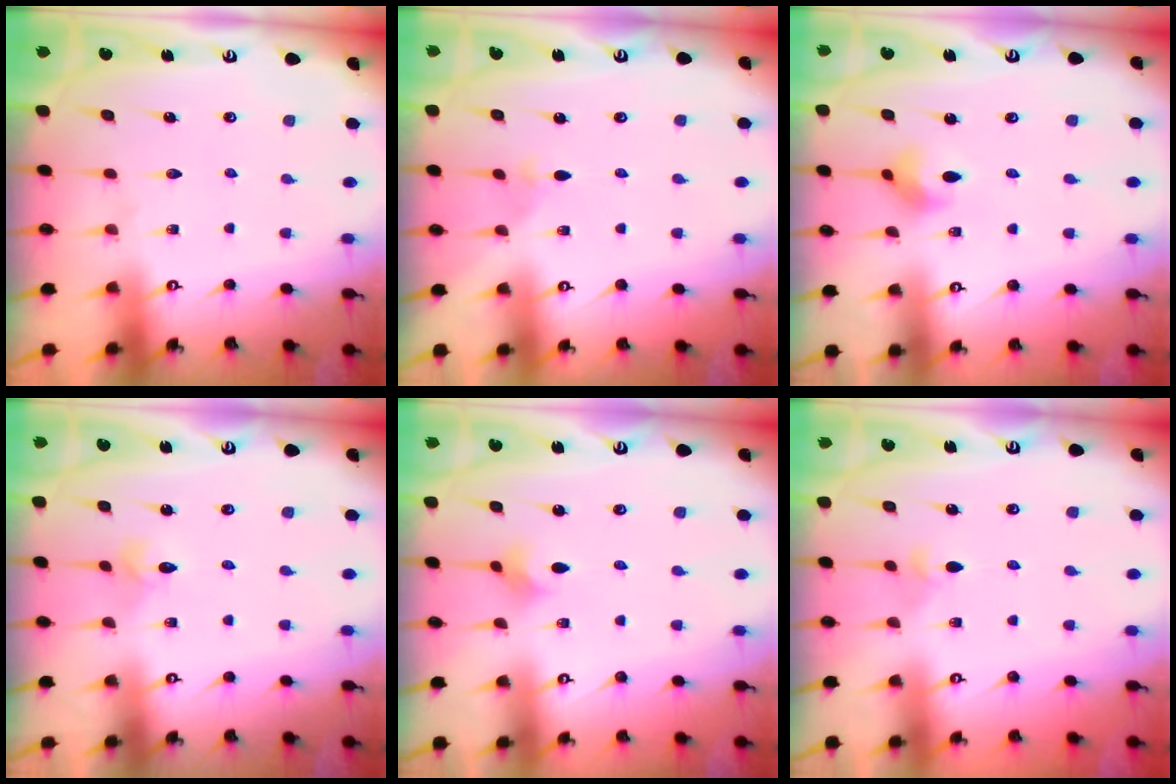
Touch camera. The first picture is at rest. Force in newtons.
{"total": 2.0, "press": 1.9, "slide": 0.5}
{"total": 3.5, "press": 3.4, "slide": 0.7}
{"total": 2.2, "press": 2.2, "slide": 0.2}
{"total": 2.5, "press": 2.5, "slide": 0.4}
{"total": 3.1, "press": 3.0, "slide": 0.7}